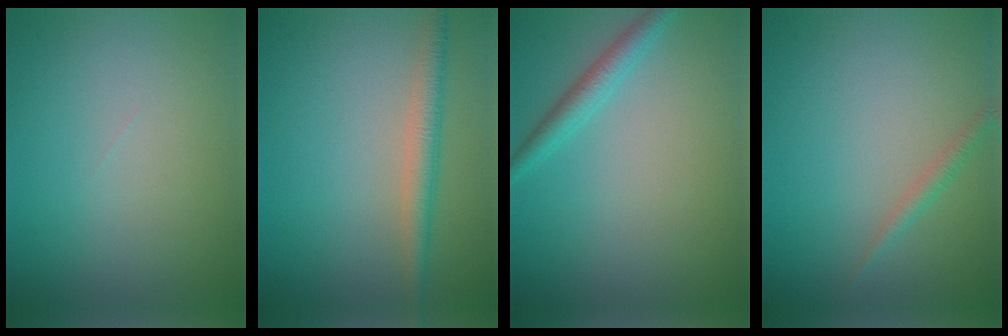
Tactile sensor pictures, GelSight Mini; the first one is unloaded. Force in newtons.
{"total": 2.6, "press": 2.6, "slide": 0.1}
{"total": 2.1, "press": 2.1, "slide": 0.1}
{"total": 1.2, "press": 1.2, "slide": 0.1}